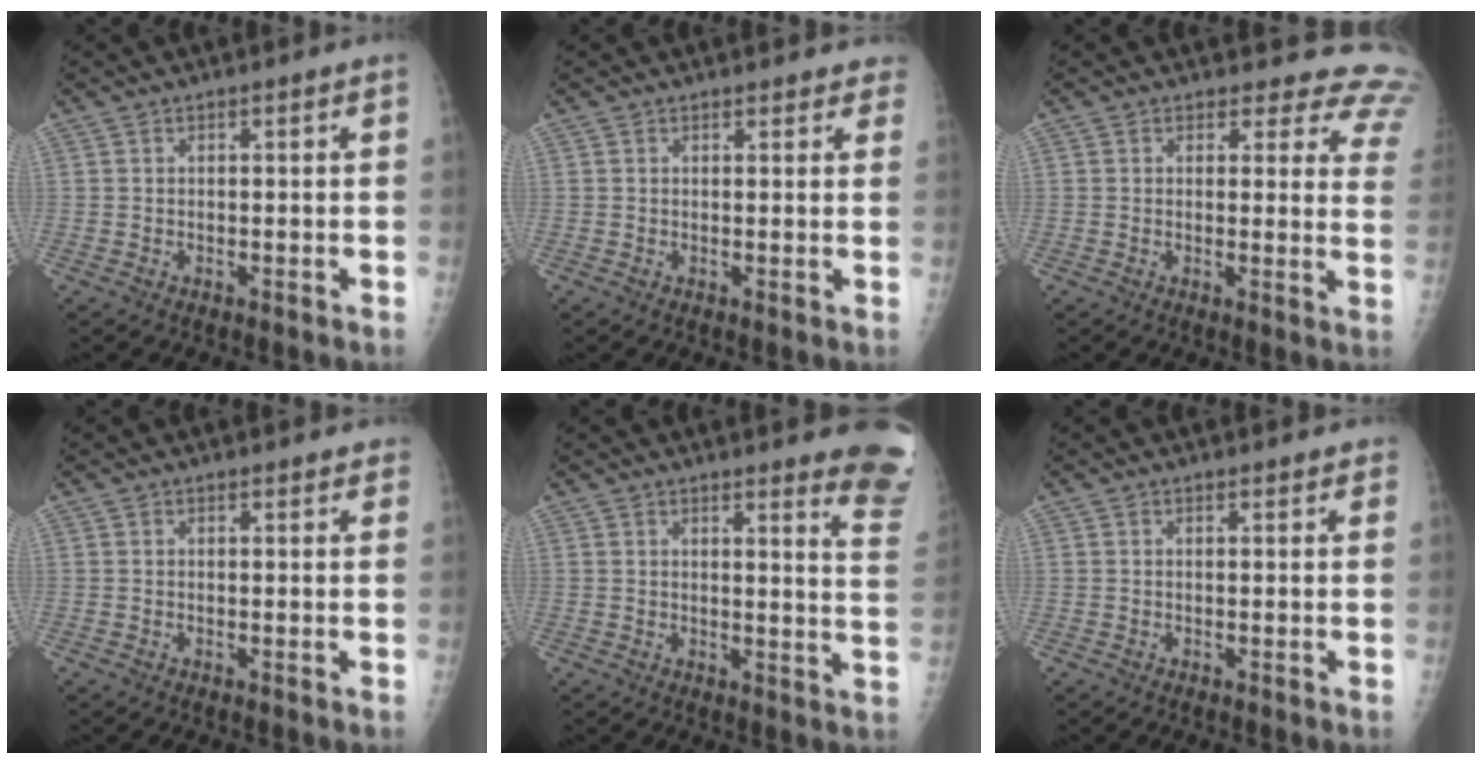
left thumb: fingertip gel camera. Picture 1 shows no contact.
{"total": 3.8, "force": [3.4, 1.6, 0.2], "torque": [0.033, -0.015, 0.018]}
{"total": 12.1, "force": [10.6, 5.3, 2.3], "torque": [0.028, -0.073, 0.076]}
{"total": 2.9, "force": [2.6, 1.0, 0.6], "torque": [0.013, -0.008, 0.018]}
{"total": 12.2, "force": [11.5, 0.8, 4.2], "torque": [-0.018, -0.123, 0.099]}
{"total": 2.2, "force": [2.0, 0.8, 0.5], "torque": [0.008, -0.005, 0.014]}